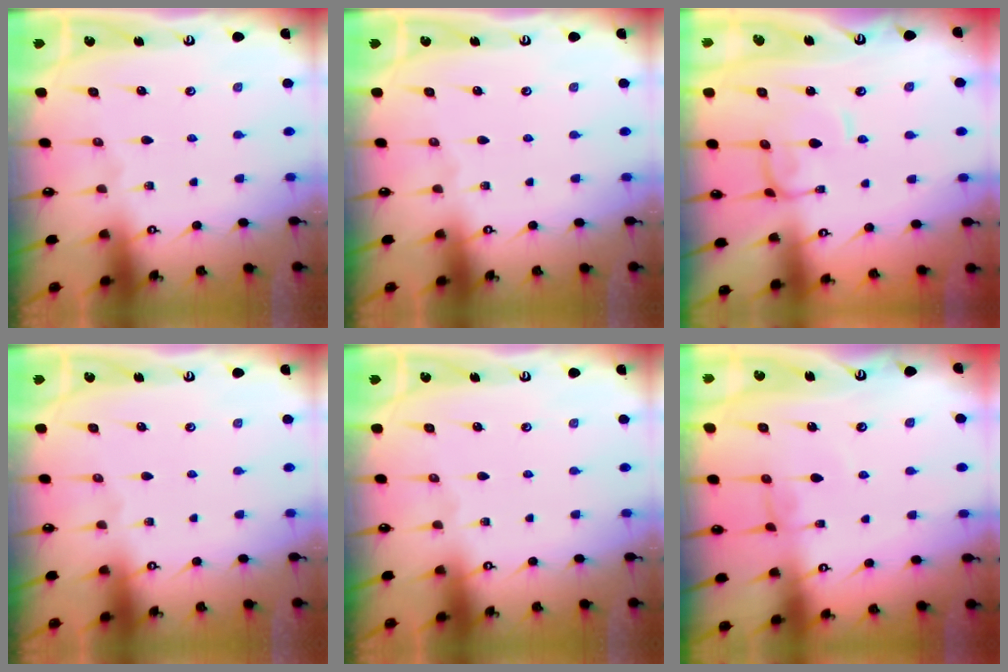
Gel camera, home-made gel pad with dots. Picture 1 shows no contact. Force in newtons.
{"total": 0.0}
{"total": 0.8, "press": 0.8, "slide": 0.4}
{"total": 0.0}
{"total": 0.0}
{"total": 0.8, "press": 0.8, "slide": 0.3}